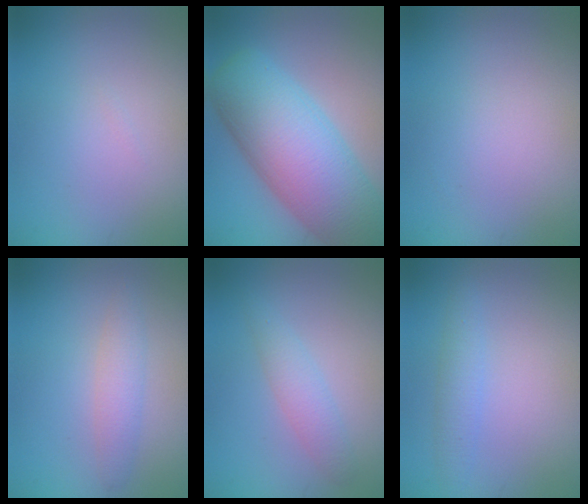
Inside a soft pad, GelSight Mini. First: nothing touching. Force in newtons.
{"total": 11.8, "press": 11.8, "slide": 0.4}
{"total": 0.0}
{"total": 2.0, "press": 2.0, "slide": 0.1}
{"total": 2.1, "press": 2.1, "slide": 0.2}
{"total": 1.8, "press": 1.8, "slide": 0.1}